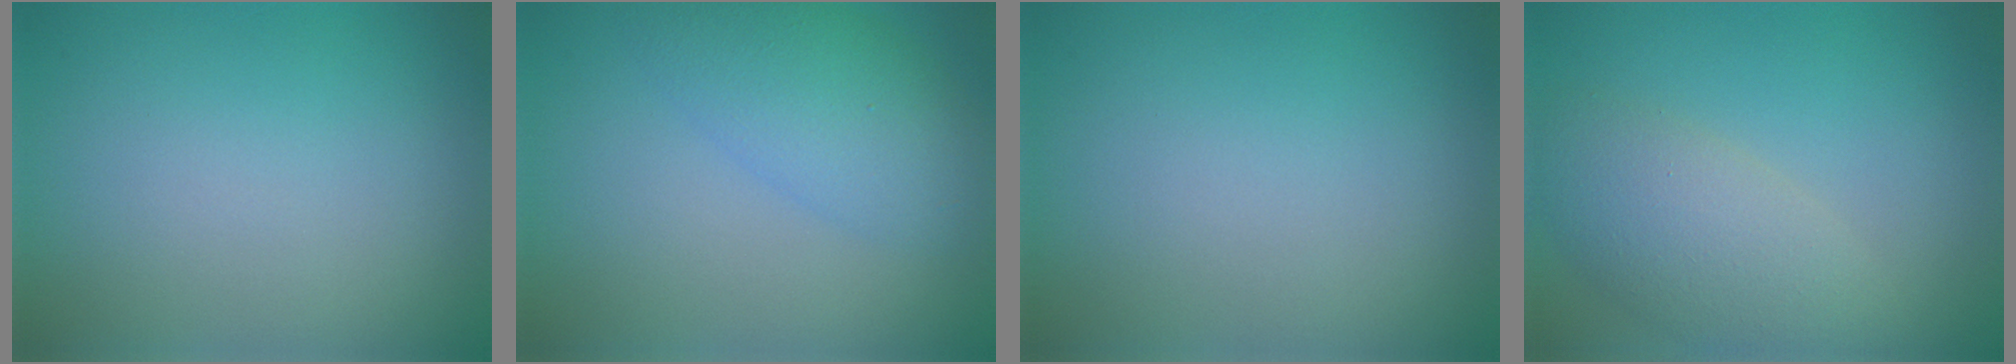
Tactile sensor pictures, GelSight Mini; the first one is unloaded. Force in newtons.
{"total": 4.5, "press": 4.5, "slide": 0.2}
{"total": 0.0}
{"total": 5.2, "press": 5.2, "slide": 0.3}